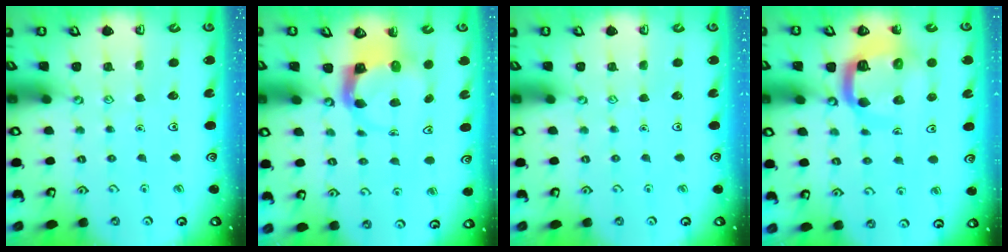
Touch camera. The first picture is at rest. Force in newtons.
{"total": 3.8, "press": 3.8, "slide": 0.6}
{"total": 0.0}
{"total": 11.9, "press": 11.8, "slide": 1.3}